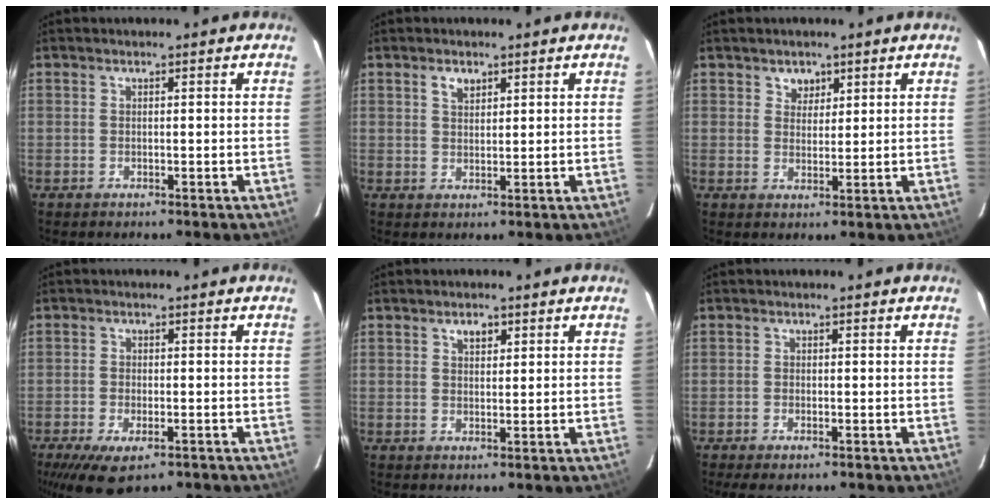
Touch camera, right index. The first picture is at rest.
{"total": 2.4, "force": [1.4, 1.5, 1.3], "torque": [-0.020, 0.005, 0.025]}
{"total": 2.8, "force": [1.7, 2.3, 0.5], "torque": [0.003, 0.002, 0.027]}
{"total": 8.6, "force": [-5.4, 3.7, 5.6], "torque": [-0.128, -0.031, -0.090]}
{"total": 2.2, "force": [1.2, 1.4, 1.2], "torque": [-0.016, 0.007, 0.020]}
{"total": 2.1, "force": [-1.6, 0.7, 1.2], "torque": [-0.031, -0.005, -0.030]}